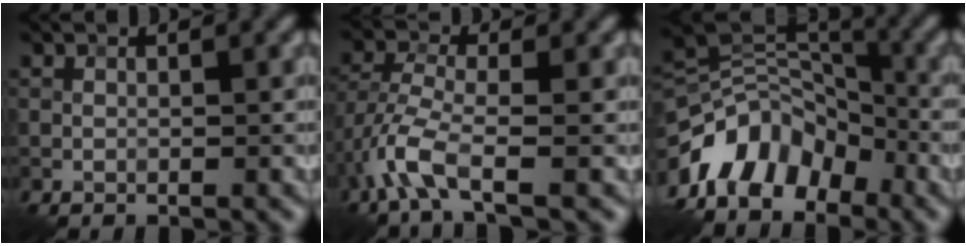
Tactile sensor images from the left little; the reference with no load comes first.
{"total": 4.7, "force": [-2.6, 1.4, 3.7], "torque": [-0.091, -0.003, -0.064]}
{"total": 9.0, "force": [-5.6, 5.2, 4.7], "torque": [-0.073, 0.008, -0.120]}